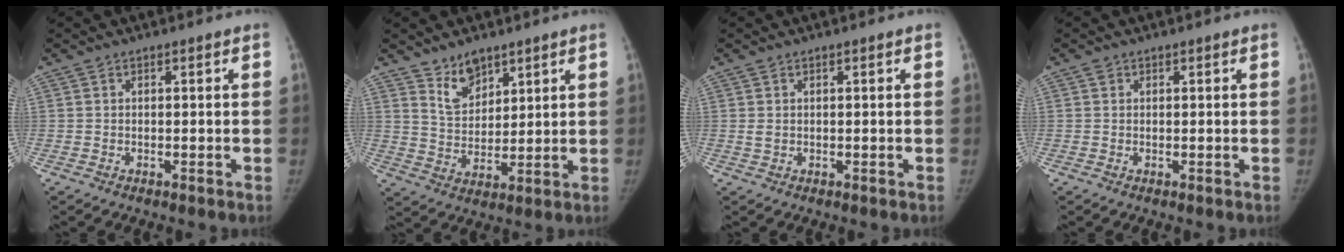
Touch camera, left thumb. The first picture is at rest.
{"total": 6.9, "force": [5.0, 3.7, 2.9], "torque": [-0.026, -0.042, 0.098]}
{"total": 0.9, "force": [0.2, 0.6, 0.6], "torque": [-0.014, 0.004, 0.009]}
{"total": 0.6, "force": [0.3, 0.5, 0.2], "torque": [0.002, 0.000, 0.004]}